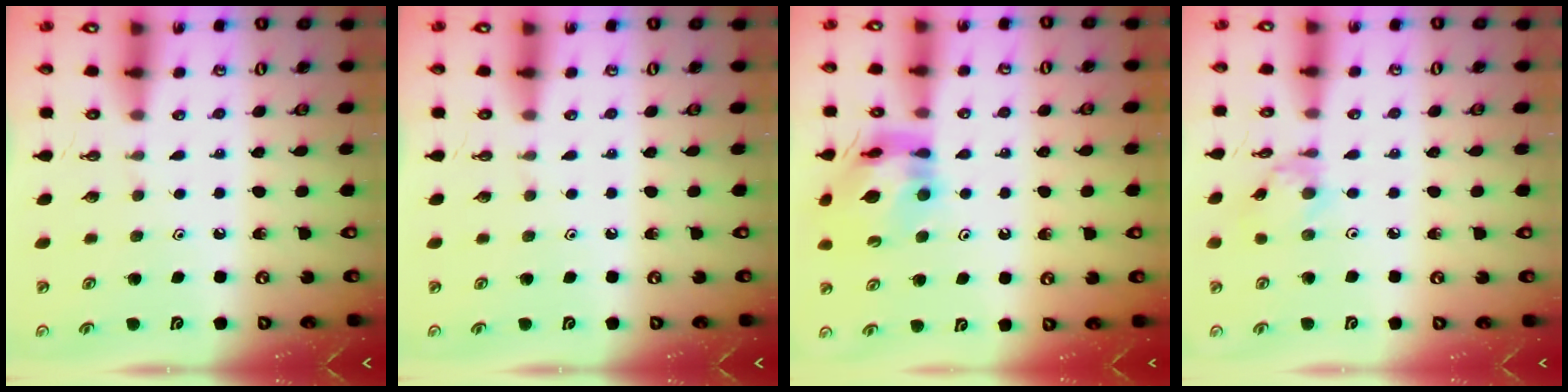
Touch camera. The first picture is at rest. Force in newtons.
{"total": 0.0}
{"total": 12.3, "press": 12.2, "slide": 1.5}
{"total": 2.8, "press": 2.8, "slide": 0.1}